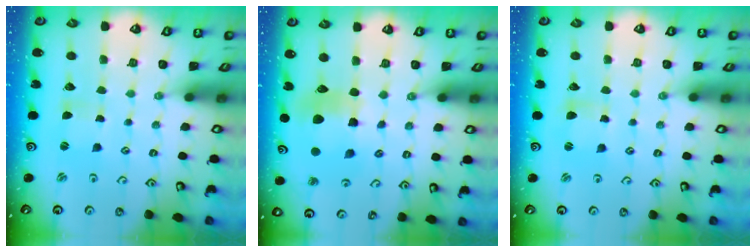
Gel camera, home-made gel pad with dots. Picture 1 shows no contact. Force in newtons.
{"total": 11.8, "press": 11.7, "slide": 1.6}
{"total": 3.1, "press": 3.1, "slide": 0.3}